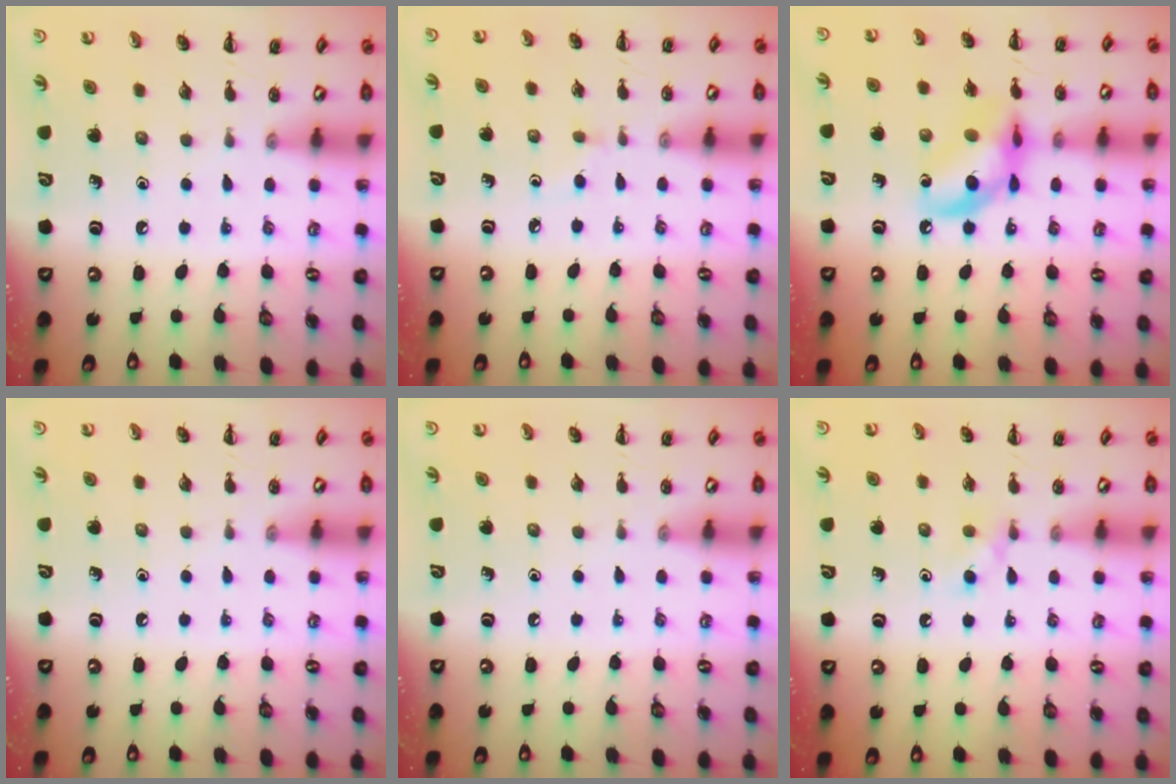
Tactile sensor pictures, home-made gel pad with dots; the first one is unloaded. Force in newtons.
{"total": 2.0, "press": 1.7, "slide": 1.0}
{"total": 12.0, "press": 11.9, "slide": 1.7}
{"total": 0.0}
{"total": 0.0}
{"total": 2.9, "press": 2.7, "slide": 1.1}